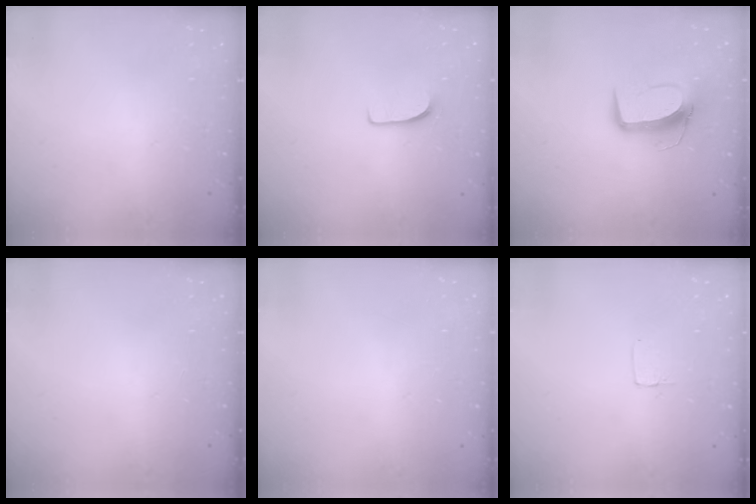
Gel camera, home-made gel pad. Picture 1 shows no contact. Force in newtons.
{"total": 5.8, "press": 5.7, "slide": 0.5}
{"total": 10.4, "press": 10.3, "slide": 1.0}
{"total": 0.0}
{"total": 0.0}
{"total": 1.2, "press": 1.2, "slide": 0.0}